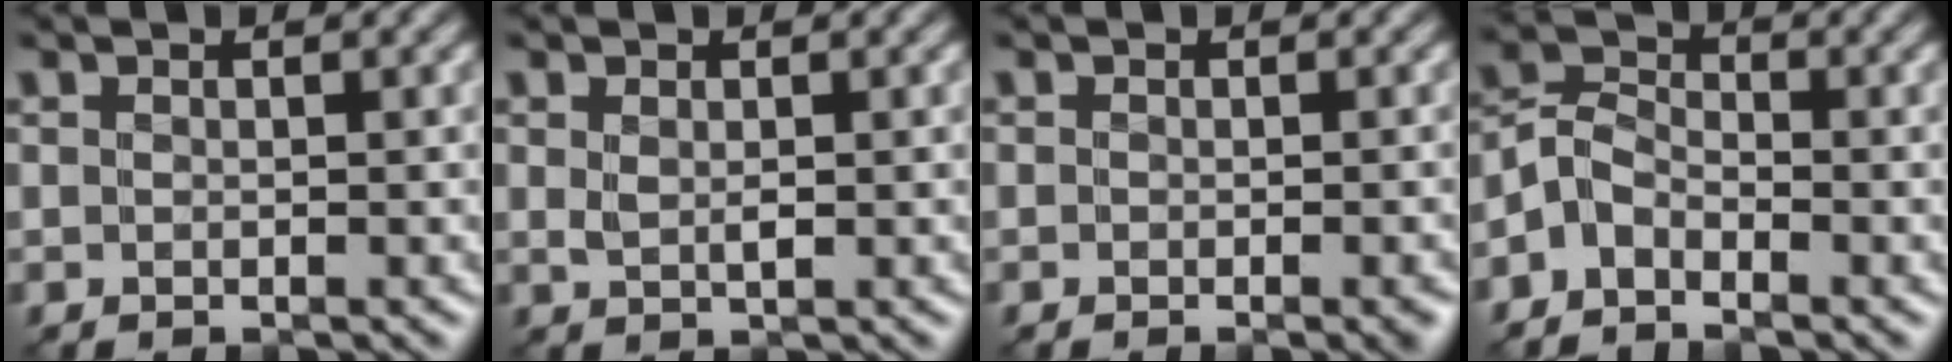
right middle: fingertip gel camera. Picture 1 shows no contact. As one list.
[{"total": 1.2, "force": [0.1, 0.6, 1.0], "torque": [-0.028, -0.004, 0.007]}, {"total": 1.5, "force": [-0.9, 0.3, 1.2], "torque": [-0.012, -0.005, -0.009]}, {"total": 2.9, "force": [-1.9, 1.6, 1.4], "torque": [-0.031, 0.009, -0.048]}]